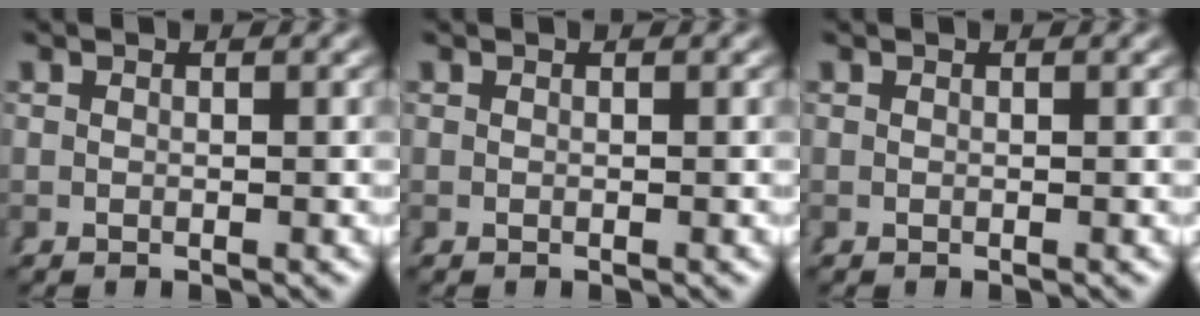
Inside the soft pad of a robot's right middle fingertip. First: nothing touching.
{"total": 0.0}
{"total": 0.0}